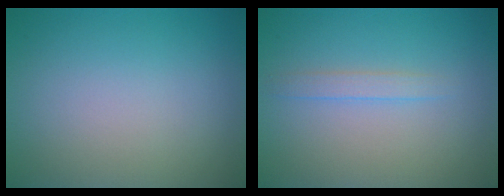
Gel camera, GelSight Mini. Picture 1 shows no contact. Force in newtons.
{"total": 1.2, "press": 1.2, "slide": 0.1}